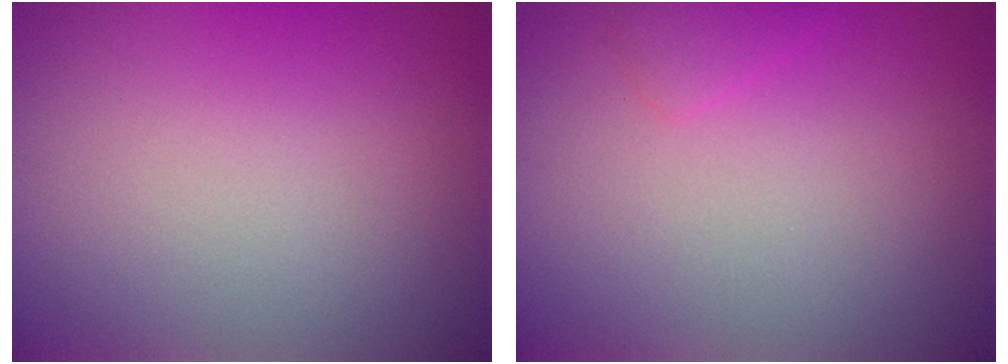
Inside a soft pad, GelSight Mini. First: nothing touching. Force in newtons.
{"total": 1.0, "press": 1.0, "slide": 0.1}